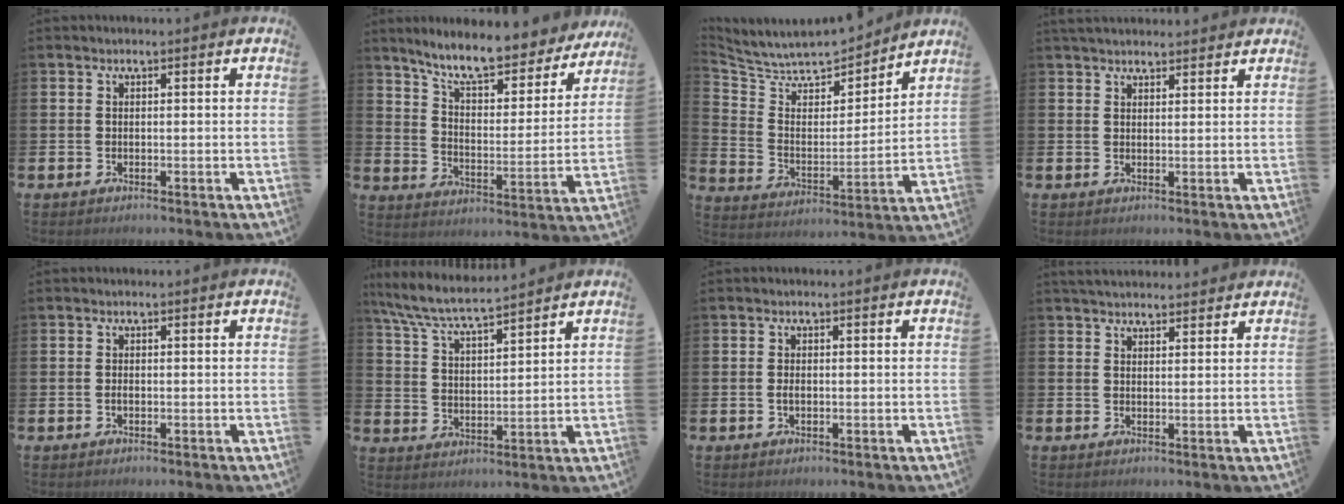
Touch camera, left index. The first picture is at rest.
{"total": 8.8, "force": [8.0, 1.5, 3.3], "torque": [-0.092, -0.055, 0.135]}
{"total": 7.0, "force": [6.5, 2.3, 1.2], "torque": [-0.069, -0.057, 0.110]}
{"total": 2.8, "force": [2.7, 0.6, 0.6], "torque": [-0.003, -0.010, 0.047]}
{"total": 0.5, "force": [-0.2, 0.3, 0.4], "torque": [-0.013, 0.001, -0.003]}
{"total": 7.2, "force": [6.8, 0.5, 2.3], "torque": [-0.073, -0.037, 0.120]}
{"total": 1.1, "force": [-0.2, 0.6, 0.9], "torque": [-0.013, 0.001, -0.006]}
{"total": 3.2, "force": [3.2, 0.5, 0.4], "torque": [-0.009, -0.011, 0.058]}